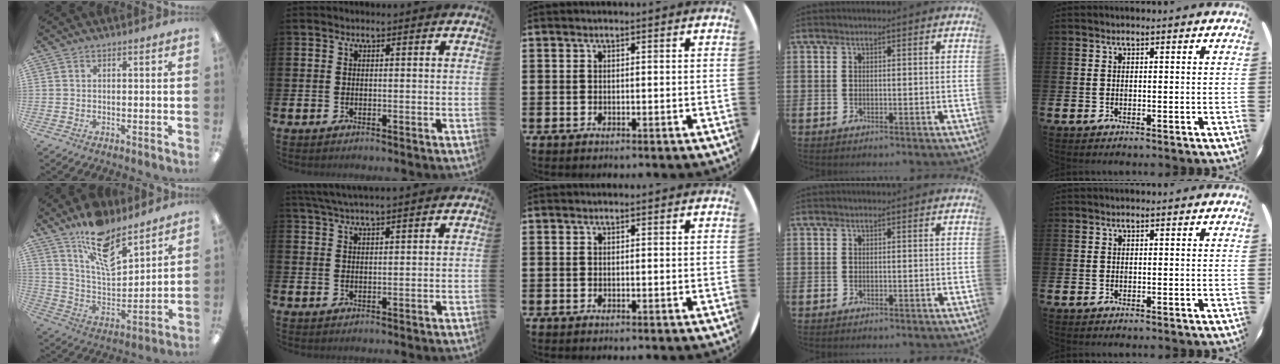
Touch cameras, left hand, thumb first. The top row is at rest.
{"thumb": {"total": 15.3, "force": [11.1, 5.9, 8.7], "torque": [-0.151, -0.064, 0.195]}, "index": {"total": 3.8, "force": [3.6, -0.1, 1.4], "torque": [-0.045, -0.003, 0.068]}}